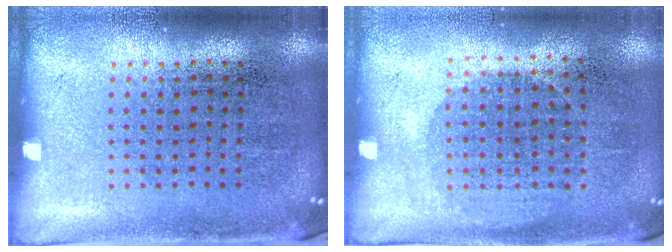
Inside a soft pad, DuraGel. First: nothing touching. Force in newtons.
{"total": 1.0, "press": 0.9, "slide": 0.4}